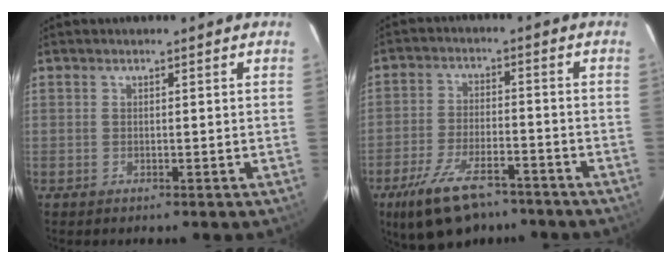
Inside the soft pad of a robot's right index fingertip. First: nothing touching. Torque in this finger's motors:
{"motor_torque": [1.17, -0.97, 0.51, 0.10]}